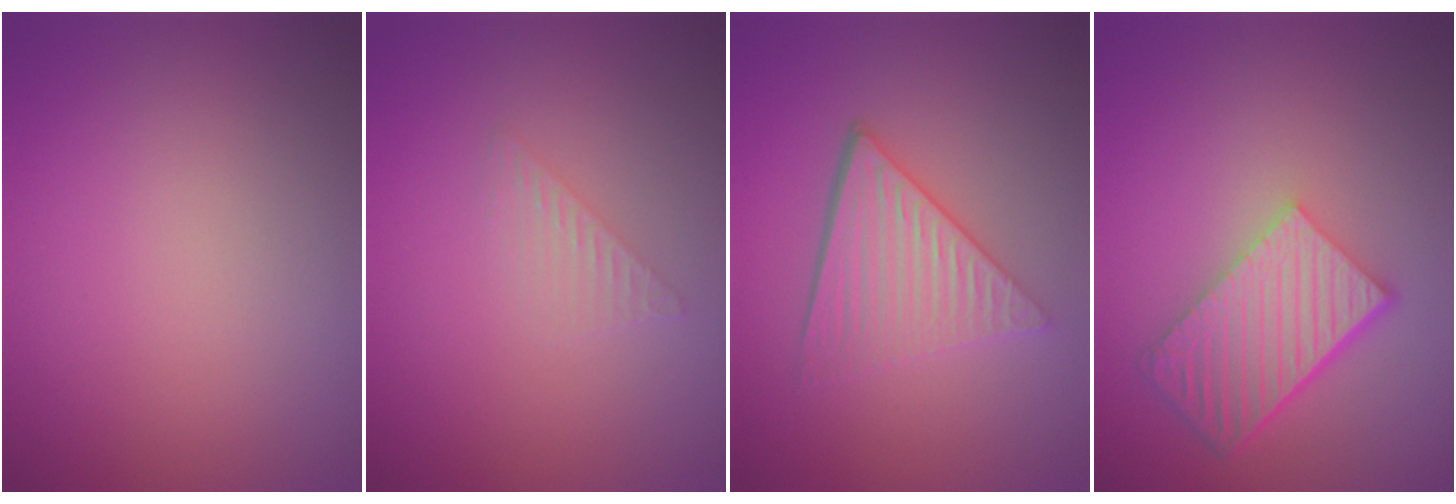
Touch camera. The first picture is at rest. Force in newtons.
{"total": 1.4, "press": 1.4, "slide": 0.1}
{"total": 4.8, "press": 3.6, "slide": 3.1}
{"total": 6.3, "press": 4.5, "slide": 4.4}